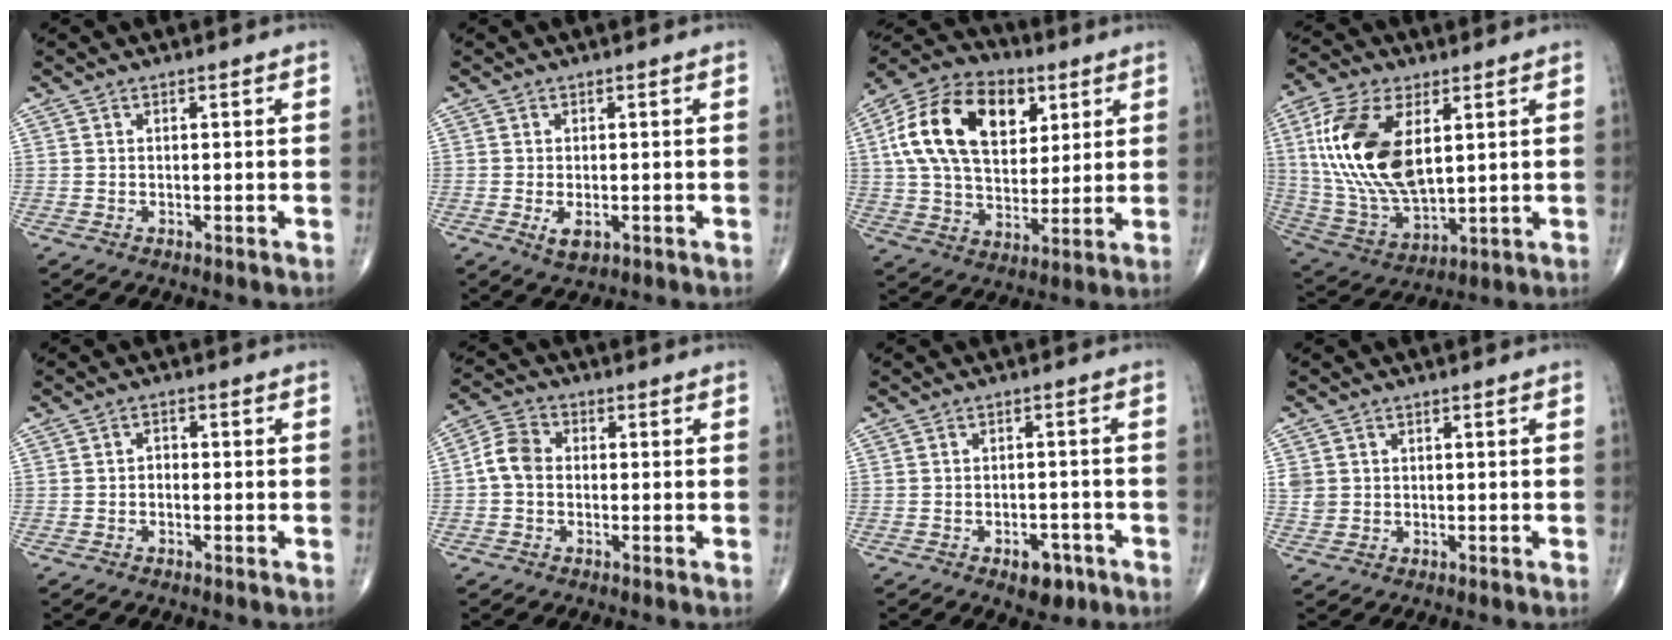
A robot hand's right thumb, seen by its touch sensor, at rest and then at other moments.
{"total": 3.1, "force": [-0.9, 1.6, 2.4], "torque": [-0.042, -0.006, -0.010]}
{"total": 21.7, "force": [6.7, 13.9, 15.3], "torque": [-0.260, -0.002, 0.112]}
{"total": 20.2, "force": [4.8, 10.5, 16.6], "torque": [-0.338, -0.020, 0.097]}
{"total": 1.5, "force": [-0.3, 1.1, 0.9], "torque": [-0.006, 0.007, -0.010]}
{"total": 5.4, "force": [-0.5, 4.2, 3.4], "torque": [-0.057, 0.017, -0.023]}
{"total": 5.1, "force": [-2.8, 3.0, 3.0], "torque": [-0.023, 0.016, -0.035]}
{"total": 2.5, "force": [0.4, 2.3, 0.9], "torque": [-0.010, 0.003, 0.014]}